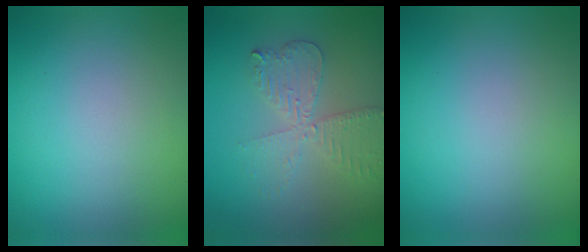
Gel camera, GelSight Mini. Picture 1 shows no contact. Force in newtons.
{"total": 4.0, "press": 3.4, "slide": 2.1}
{"total": 0.0}